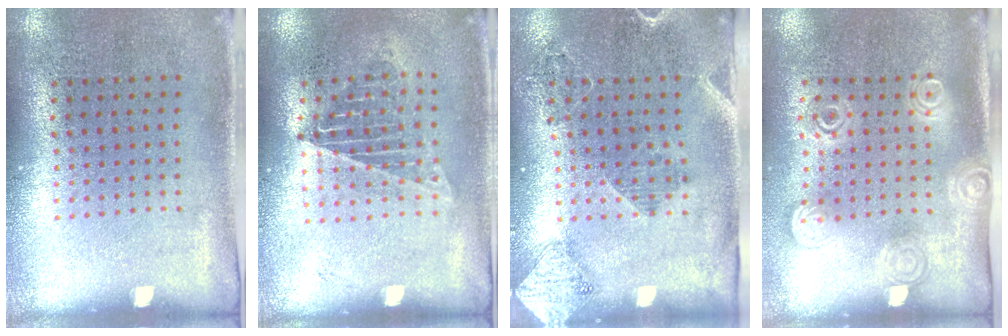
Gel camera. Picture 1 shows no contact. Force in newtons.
{"total": 1.2, "press": 1.1, "slide": 0.4}
{"total": 1.8, "press": 1.7, "slide": 0.8}
{"total": 1.7, "press": 1.4, "slide": 1.0}